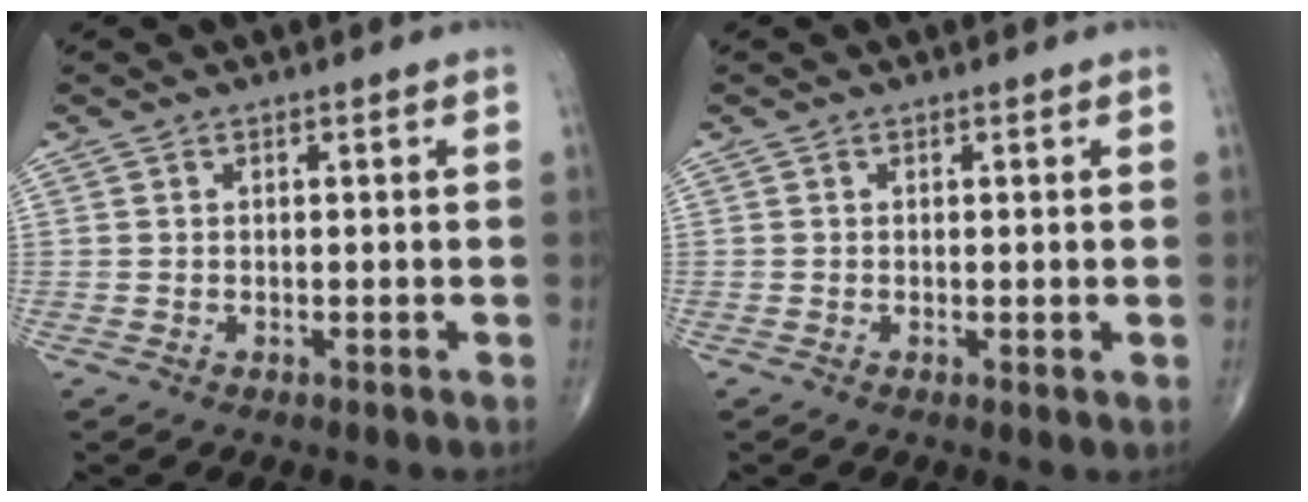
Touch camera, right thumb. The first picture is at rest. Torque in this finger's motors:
{"motor_torque": [-0.24, 0.04, -0.40, -0.22, -0.03]}